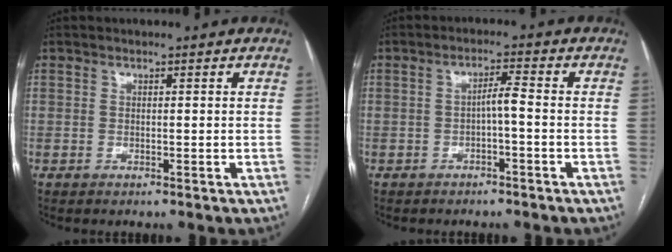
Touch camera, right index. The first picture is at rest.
{"total": 2.7, "force": [-0.8, 0.2, 2.6], "torque": [-0.043, 0.009, -0.014]}